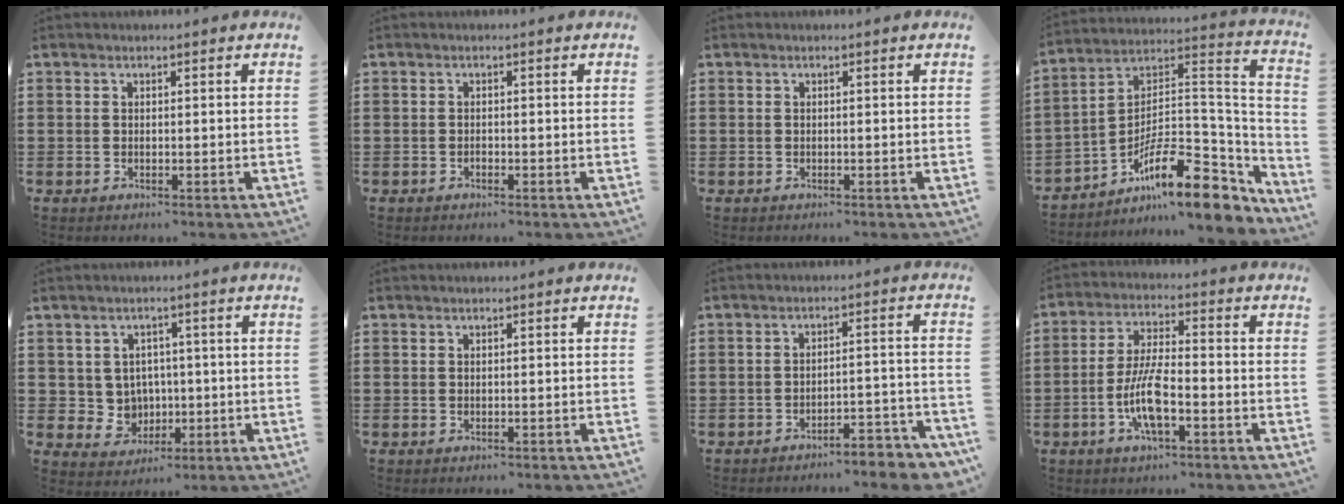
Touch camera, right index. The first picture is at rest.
{"total": 0.6, "force": [-0.5, 0.2, 0.3], "torque": [-0.007, -0.002, -0.009]}
{"total": 0.0}
{"total": 14.0, "force": [-8.6, 5.0, 9.9], "torque": [-0.154, 0.006, -0.154]}
{"total": 4.6, "force": [0.7, 4.4, 1.1], "torque": [-0.043, 0.003, 0.014]}
{"total": 0.0}
{"total": 4.4, "force": [-4.2, 0.1, 1.4], "torque": [-0.026, -0.004, -0.084]}
{"total": 8.3, "force": [-2.9, 2.4, 7.4], "torque": [-0.161, -0.007, -0.059]}